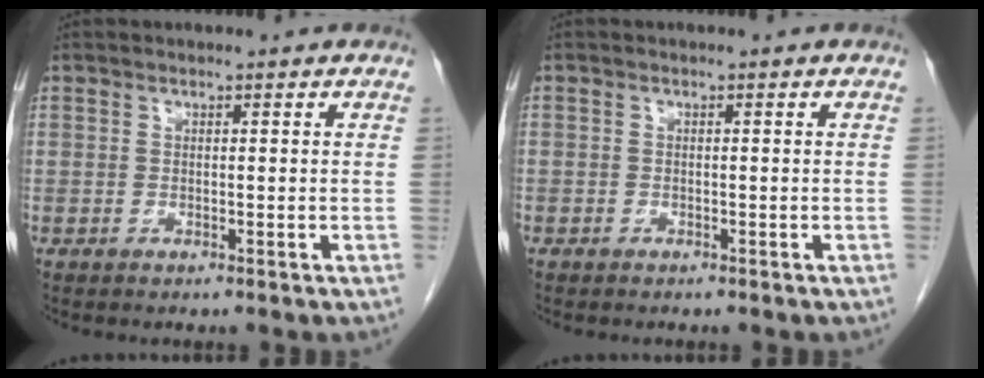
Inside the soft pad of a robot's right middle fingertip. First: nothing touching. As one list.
[{"total": 0.5, "force": [-0.4, 0.3, 0.0], "torque": [-0.005, 0.002, -0.007]}]